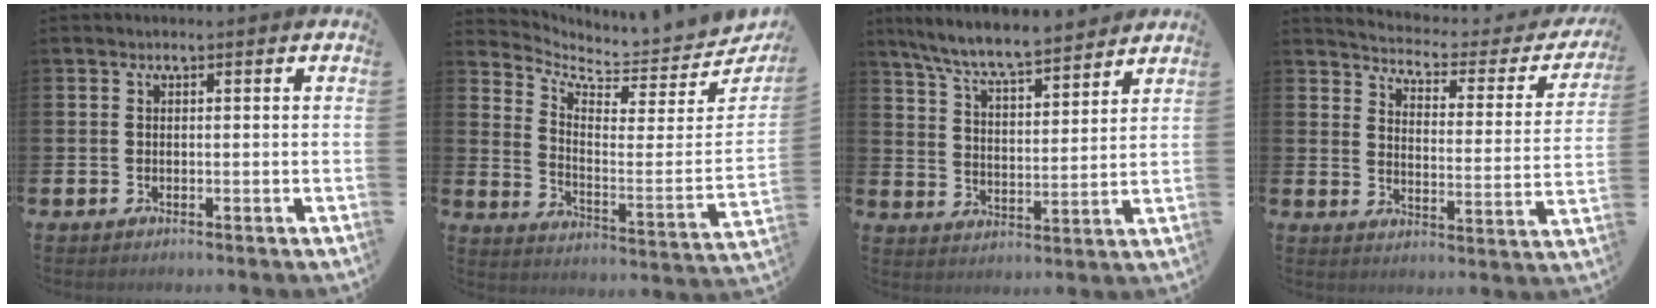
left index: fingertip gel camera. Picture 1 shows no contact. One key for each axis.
{"total": 6.2, "fx": 6.0, "fy": 1.2, "fz": 0.9, "tx": -0.042, "ty": -0.068, "tz": 0.099}
{"total": 7.9, "fx": 7.5, "fy": 0.6, "fz": 2.5, "tx": -0.077, "ty": -0.049, "tz": 0.132}
{"total": 4.2, "fx": 3.9, "fy": 1.2, "fz": 1.1, "tx": -0.037, "ty": -0.037, "tz": 0.057}